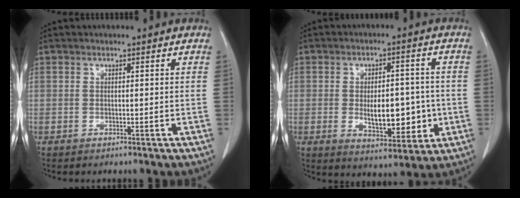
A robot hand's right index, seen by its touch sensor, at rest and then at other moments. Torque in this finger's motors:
{"motor_torque": [0.32, 0.02, 0.51, 0.07]}